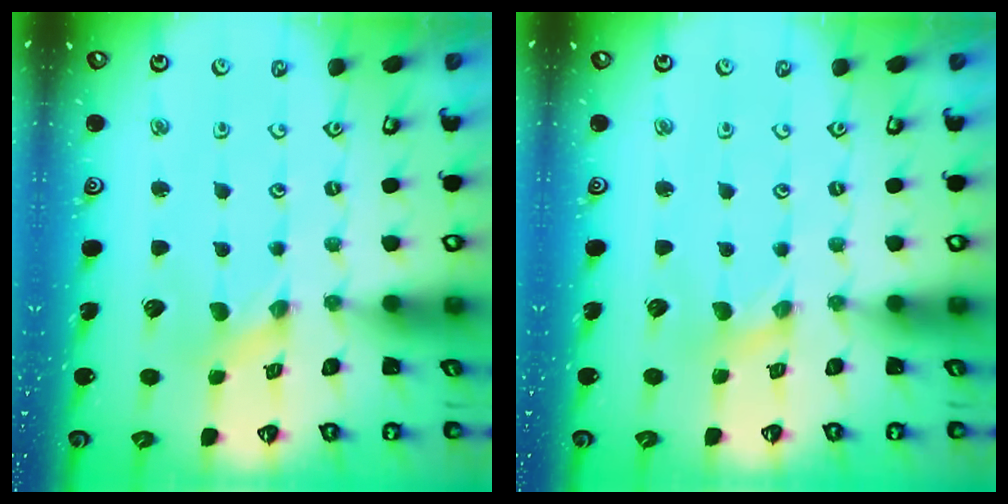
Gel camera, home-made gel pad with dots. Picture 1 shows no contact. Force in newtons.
{"total": 1.2, "press": 1.2, "slide": 0.1}